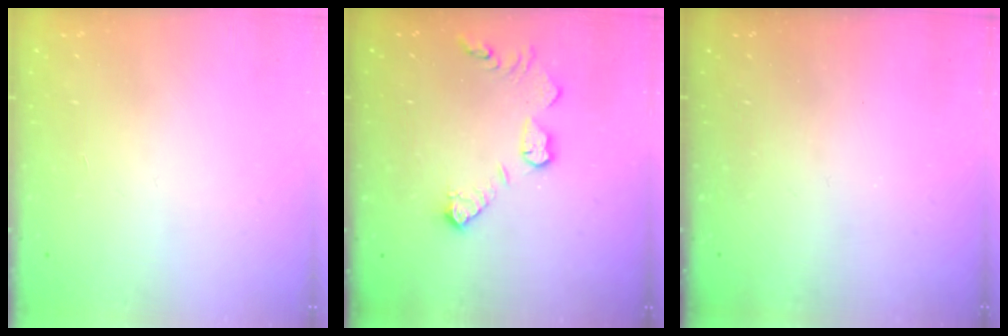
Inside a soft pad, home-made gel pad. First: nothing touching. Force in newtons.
{"total": 10.8, "press": 10.8, "slide": 0.8}
{"total": 0.0}